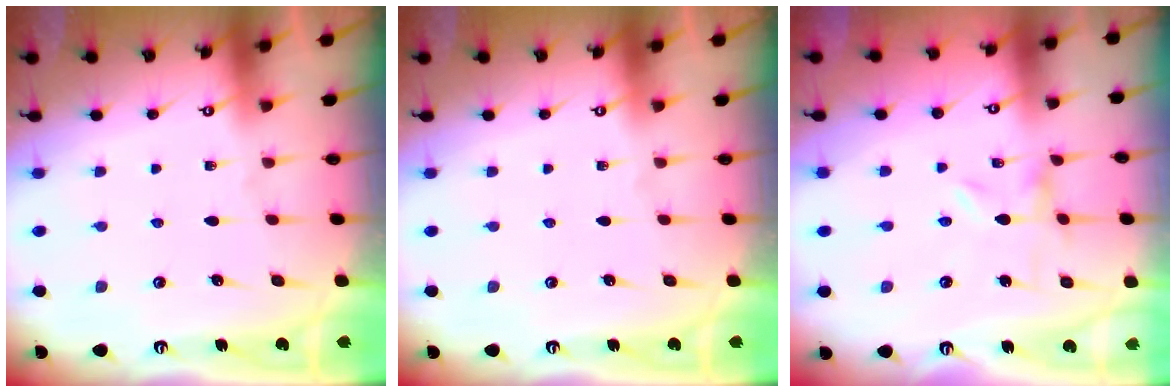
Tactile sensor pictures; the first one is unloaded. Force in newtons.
{"total": 0.0}
{"total": 0.0}